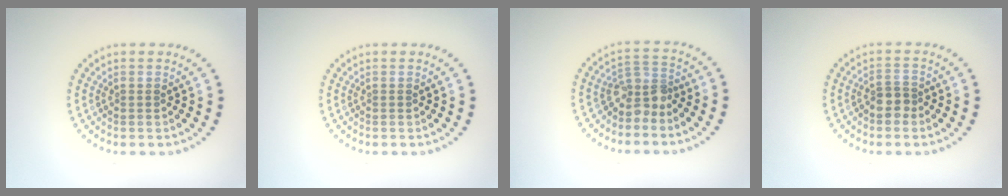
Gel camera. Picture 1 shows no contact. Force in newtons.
{"total": 0.0}
{"total": 2.6, "press": 1.9, "slide": 1.8}
{"total": 2.0, "press": 1.7, "slide": 1.0}